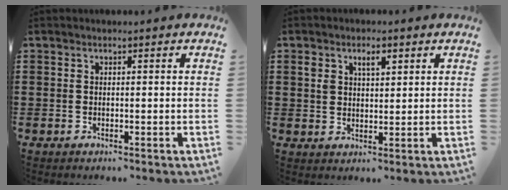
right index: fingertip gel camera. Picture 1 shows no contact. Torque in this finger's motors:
{"motor_torque": [0.07, -0.05, 0.13, 0.06]}